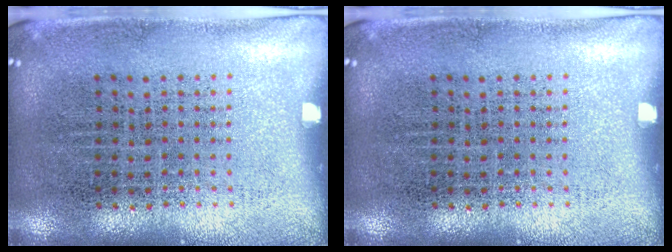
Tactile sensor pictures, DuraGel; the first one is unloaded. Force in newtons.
{"total": 0.0}